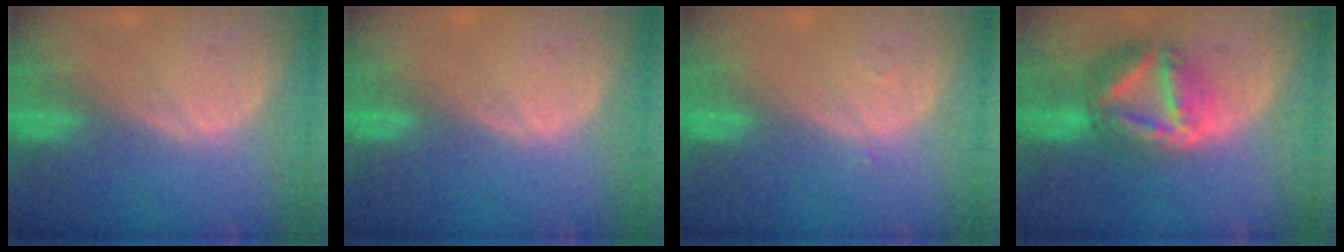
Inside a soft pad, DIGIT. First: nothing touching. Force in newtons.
{"total": 0.0}
{"total": 0.5, "press": 0.4, "slide": 0.3}
{"total": 9.1, "press": 9.1, "slide": 0.9}